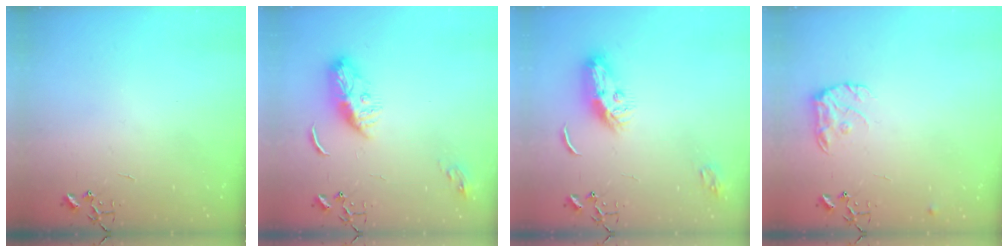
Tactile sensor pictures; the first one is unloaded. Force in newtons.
{"total": 10.5, "press": 10.5, "slide": 0.3}
{"total": 10.6, "press": 10.6, "slide": 0.0}
{"total": 9.8, "press": 9.8, "slide": 0.5}